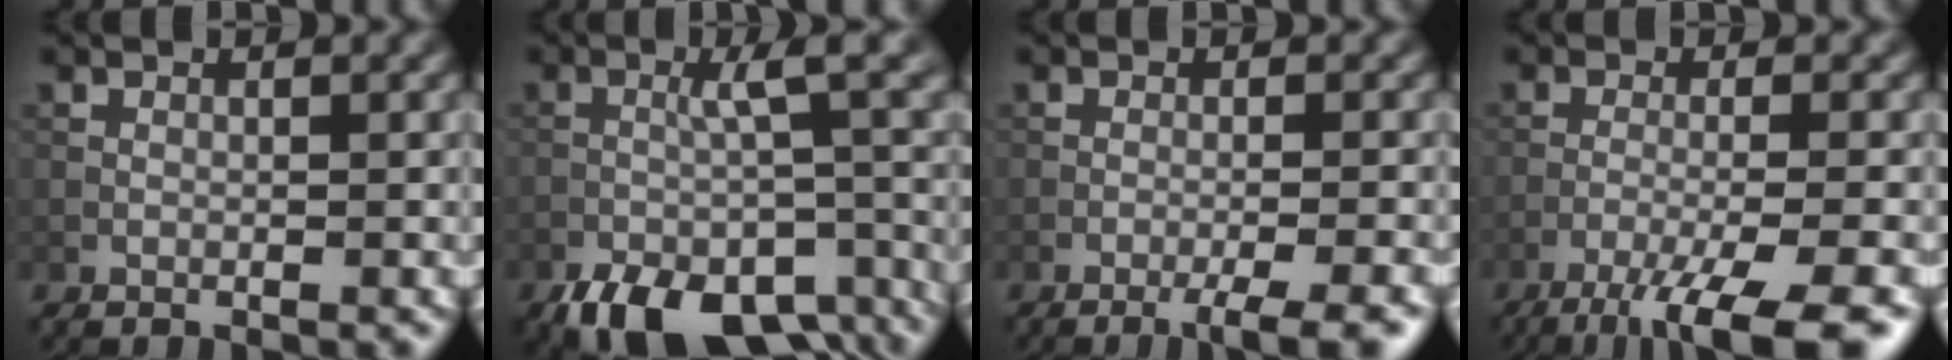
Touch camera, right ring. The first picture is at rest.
{"total": 9.9, "force": [-6.2, 3.0, 7.0], "torque": [-0.108, -0.017, -0.094]}
{"total": 4.2, "force": [-2.8, 0.5, 3.1], "torque": [-0.045, 0.005, -0.046]}
{"total": 8.3, "force": [-5.8, 1.3, 5.7], "torque": [-0.090, -0.012, -0.096]}